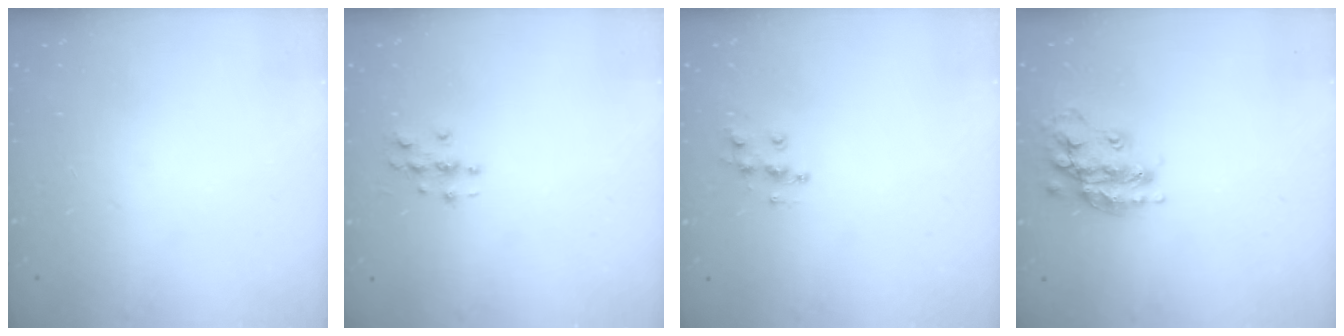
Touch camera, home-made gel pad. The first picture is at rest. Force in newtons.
{"total": 2.8, "press": 2.8, "slide": 0.3}
{"total": 7.3, "press": 7.3, "slide": 0.1}
{"total": 16.3, "press": 16.3, "slide": 0.8}